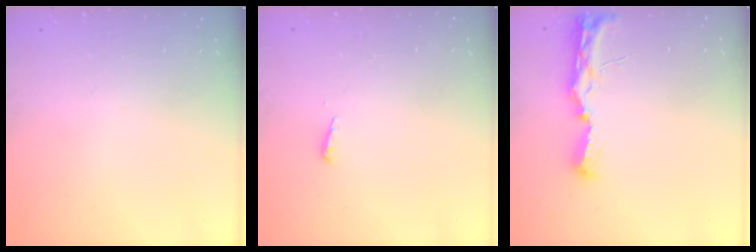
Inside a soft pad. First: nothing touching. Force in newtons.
{"total": 3.8, "press": 3.7, "slide": 0.6}
{"total": 8.3, "press": 8.2, "slide": 0.8}